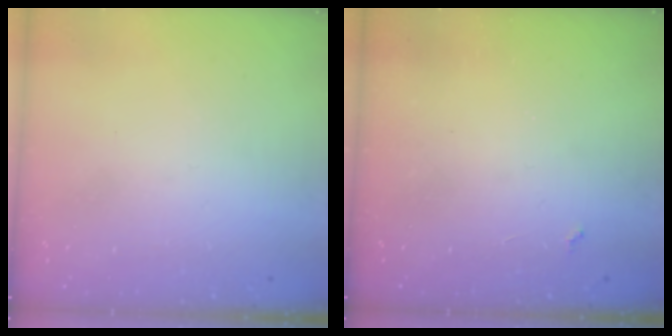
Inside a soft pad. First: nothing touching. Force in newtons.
{"total": 2.3, "press": 2.3, "slide": 0.4}